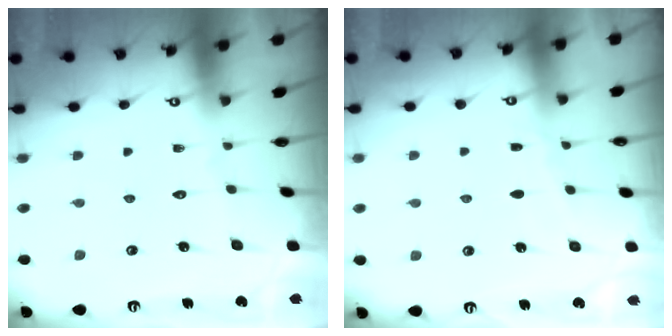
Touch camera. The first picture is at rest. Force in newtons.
{"total": 3.4, "press": 3.4, "slide": 0.4}